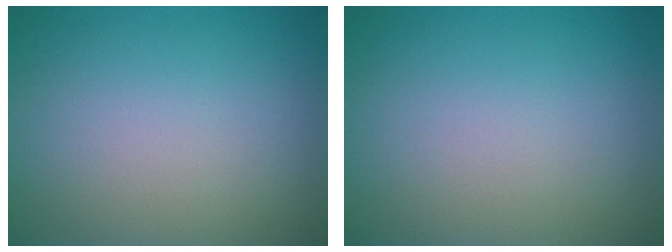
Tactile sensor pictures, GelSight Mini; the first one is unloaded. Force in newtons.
{"total": 0.0}